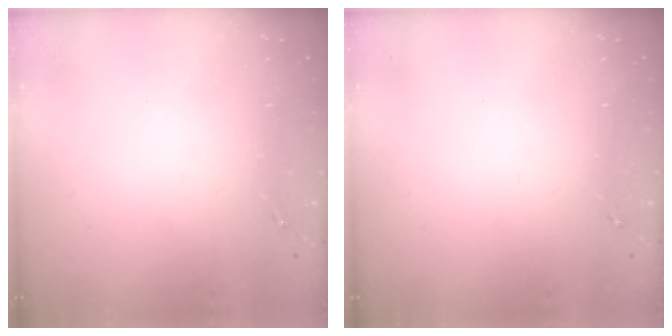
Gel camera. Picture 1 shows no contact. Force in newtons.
{"total": 0.0}